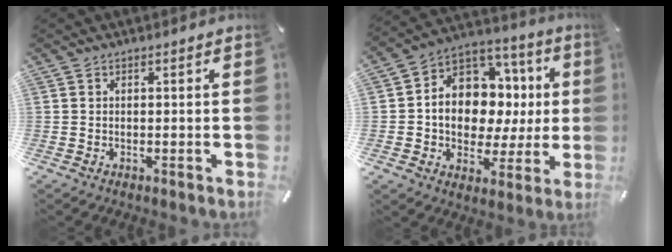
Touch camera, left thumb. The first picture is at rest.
{"total": 13.5, "force": [0.9, 11.1, 7.6], "torque": [-0.119, -0.021, 0.025]}